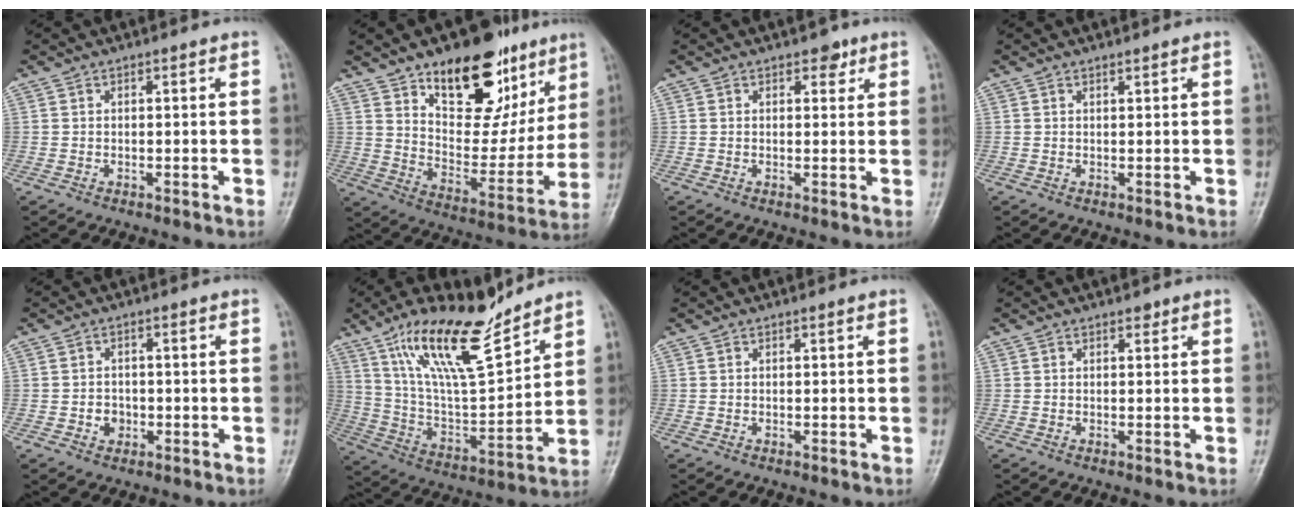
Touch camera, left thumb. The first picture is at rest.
{"total": 23.2, "force": [13.4, 12.3, 14.5], "torque": [-0.156, -0.057, 0.215]}
{"total": 2.3, "force": [1.4, 1.5, 1.1], "torque": [0.001, -0.005, 0.016]}
{"total": 0.5, "force": [0.5, 0.1, 0.2], "torque": [-0.006, -0.004, 0.008]}
{"total": 2.8, "force": [-0.9, 2.4, 1.2], "torque": [-0.003, 0.006, -0.013]}
{"total": 18.8, "force": [13.4, 5.1, 12.2], "torque": [-0.186, -0.069, 0.250]}
{"total": 0.0}
{"total": 0.8, "force": [0.6, 0.5, 0.3], "torque": [0.000, -0.003, 0.005]}